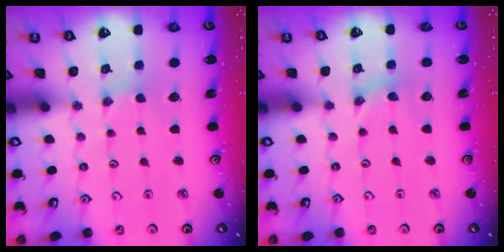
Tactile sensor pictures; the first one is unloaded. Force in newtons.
{"total": 0.0}